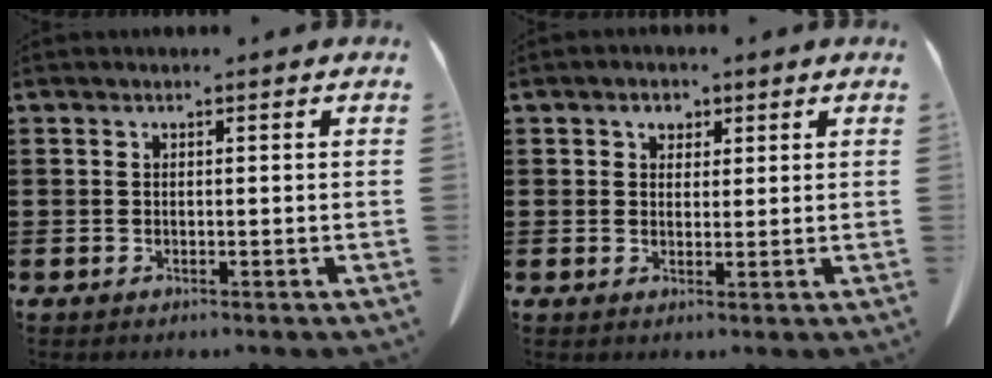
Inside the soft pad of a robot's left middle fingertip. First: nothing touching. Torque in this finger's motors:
{"motor_torque": [0.07, 0.06, 0.05, 0.05]}